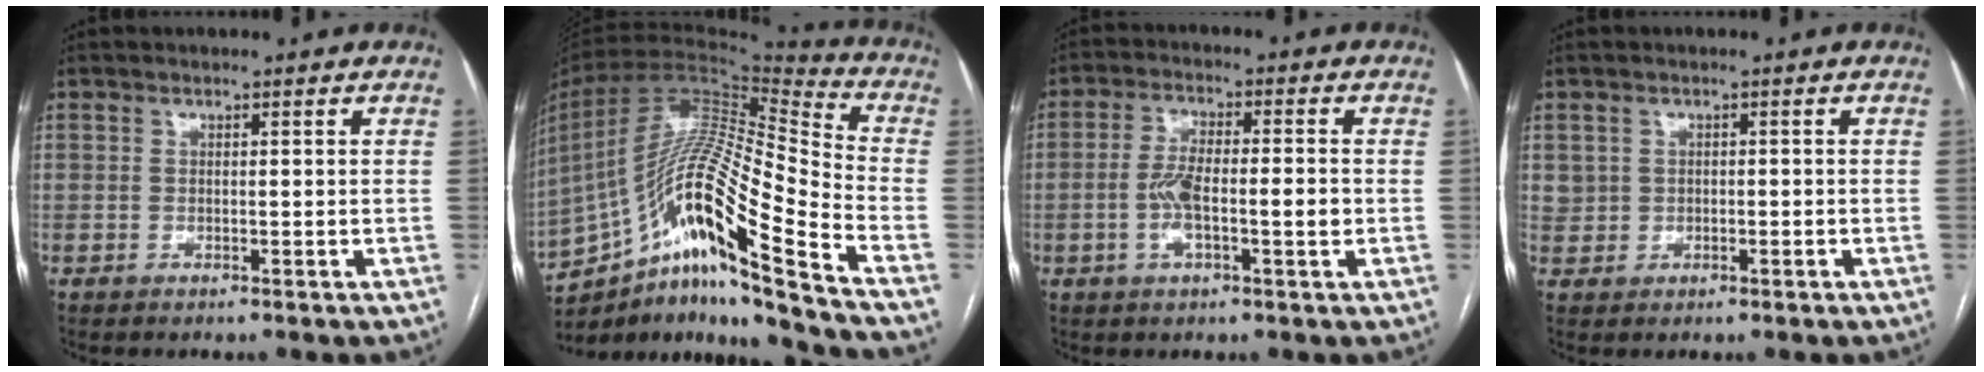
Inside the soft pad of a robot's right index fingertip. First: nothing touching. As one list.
[{"total": 22.6, "force": [-14.1, 0.6, 17.7], "torque": [-0.336, 0.000, -0.254]}, {"total": 7.0, "force": [-1.1, 1.9, 6.7], "torque": [-0.130, 0.016, -0.020]}, {"total": 2.0, "force": [0.2, 2.0, 0.3], "torque": [-0.003, 0.009, 0.011]}]